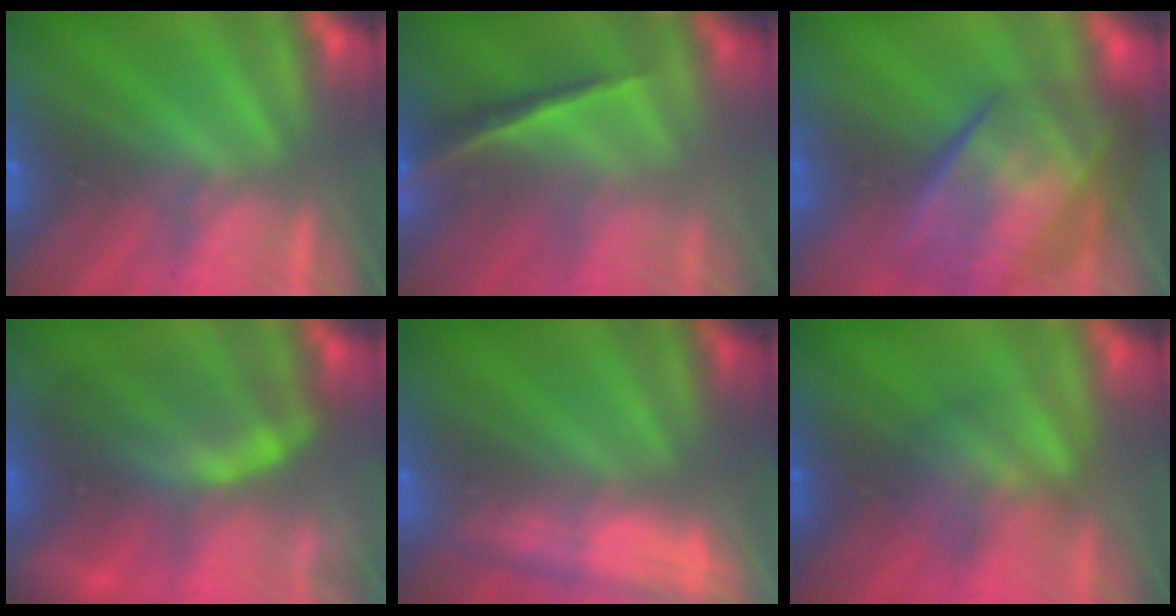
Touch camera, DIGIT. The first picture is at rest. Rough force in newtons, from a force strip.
{"total": 1.9}
{"total": 7.6}
{"total": 5.5}
{"total": 2.6}
{"total": 3.0}